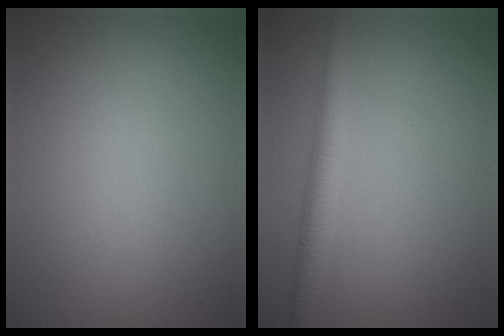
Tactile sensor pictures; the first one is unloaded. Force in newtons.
{"total": 3.0, "press": 3.0, "slide": 0.1}